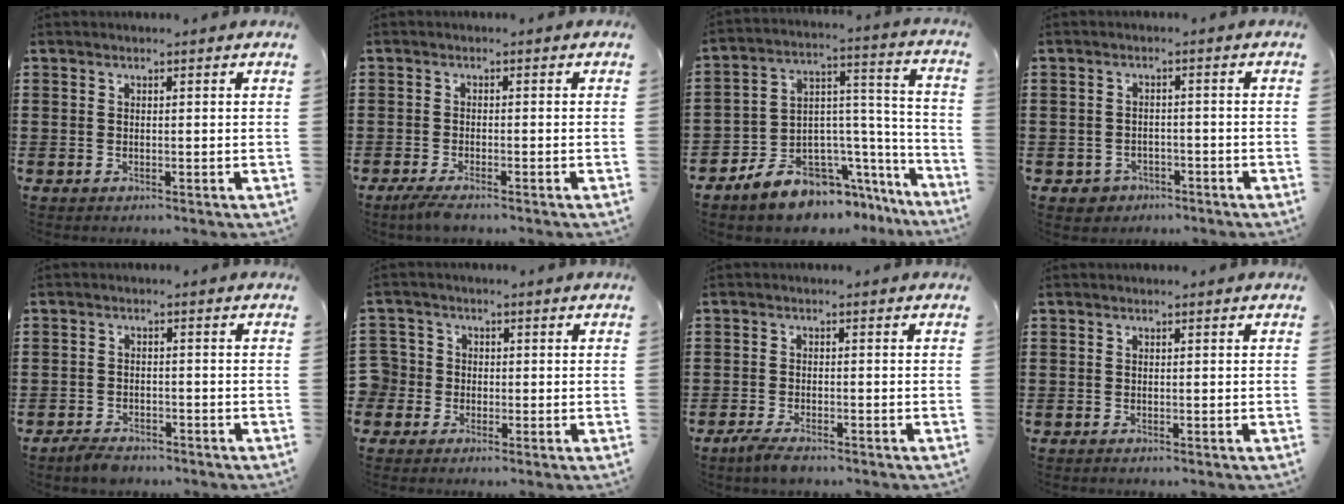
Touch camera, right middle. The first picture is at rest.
{"total": 2.1, "force": [-1.6, 0.0, 1.3], "torque": [-0.037, -0.007, -0.034]}
{"total": 8.2, "force": [-7.0, 4.0, 1.7], "torque": [-0.053, 0.002, -0.133]}
{"total": 2.0, "force": [-1.7, 1.1, 0.0], "torque": [-0.008, 0.003, -0.039]}
{"total": 2.4, "force": [-2.2, 0.6, 0.4], "torque": [-0.015, 0.002, -0.046]}
{"total": 3.5, "force": [-1.2, 3.3, 0.2], "torque": [-0.036, 0.002, -0.034]}
{"total": 2.4, "force": [-2.0, 0.5, 1.4], "torque": [-0.039, -0.004, -0.041]}
{"total": 0.0}